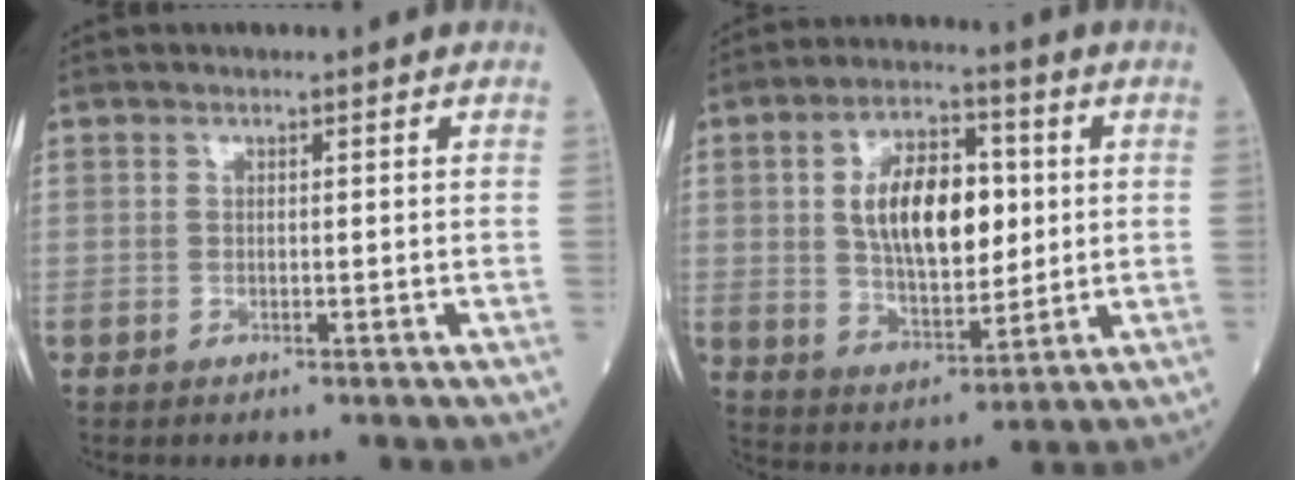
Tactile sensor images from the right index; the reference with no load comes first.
{"total": 13.1, "force": [2.0, 6.3, 11.3], "torque": [-0.205, 0.014, 0.038]}